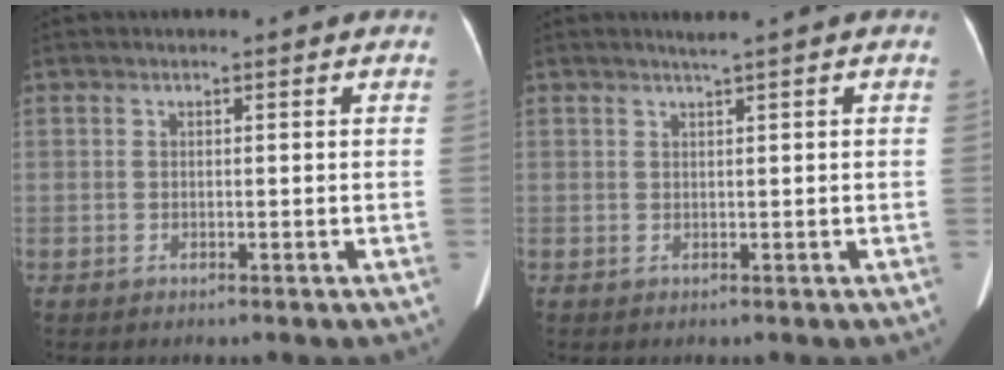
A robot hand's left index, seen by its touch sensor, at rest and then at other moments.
{"total": 1.0, "force": [0.6, -0.3, 0.7], "torque": [-0.016, -0.001, 0.017]}